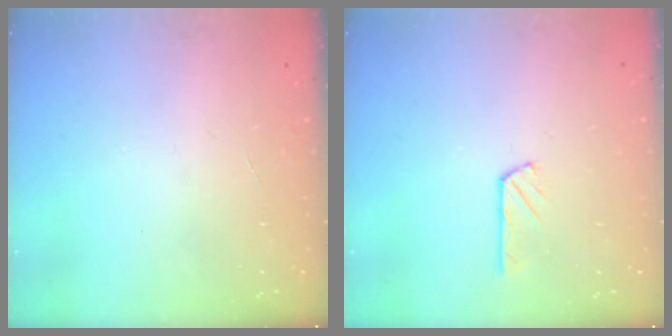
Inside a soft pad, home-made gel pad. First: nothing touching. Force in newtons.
{"total": 2.8, "press": 2.8, "slide": 0.3}